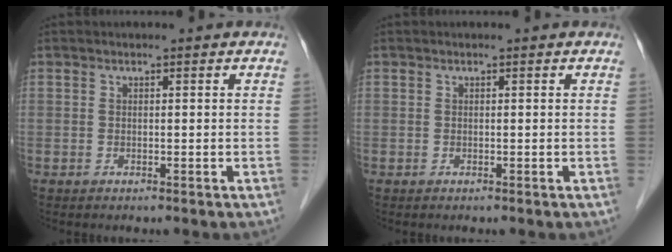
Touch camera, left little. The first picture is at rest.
{"total": 0.0}